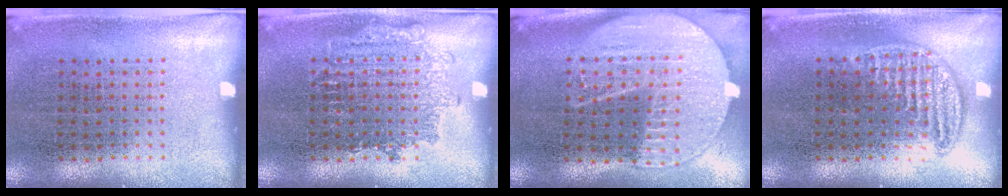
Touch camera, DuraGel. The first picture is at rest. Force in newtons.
{"total": 1.7, "press": 1.6, "slide": 0.3}
{"total": 2.0, "press": 1.8, "slide": 1.0}
{"total": 1.0, "press": 0.9, "slide": 0.1}